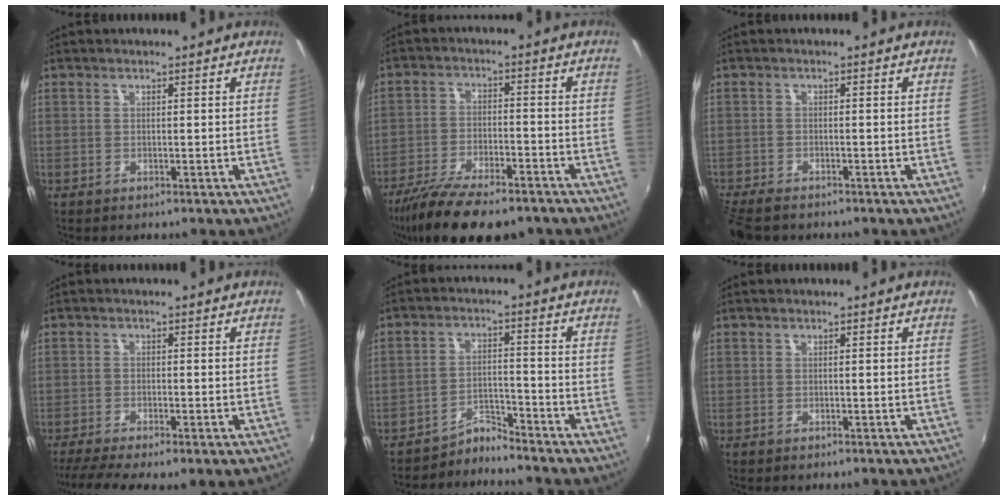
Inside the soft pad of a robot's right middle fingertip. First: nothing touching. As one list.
[{"total": 15.8, "force": [-12.3, 4.5, 8.8], "torque": [-0.181, -0.041, -0.203]}, {"total": 6.0, "force": [-5.2, 1.8, 2.5], "torque": [-0.073, -0.032, -0.099]}, {"total": 8.2, "force": [-5.6, 1.3, 5.9], "torque": [-0.121, -0.037, -0.092]}, {"total": 4.0, "force": [-4.0, -0.4, -0.4], "torque": [0.005, 0.011, -0.074]}, {"total": 0.0}]